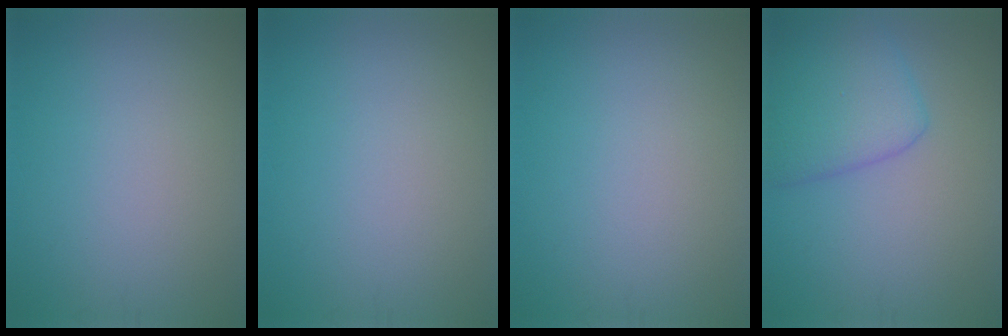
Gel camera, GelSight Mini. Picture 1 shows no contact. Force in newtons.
{"total": 0.0}
{"total": 0.0}
{"total": 4.8, "press": 4.8, "slide": 0.1}